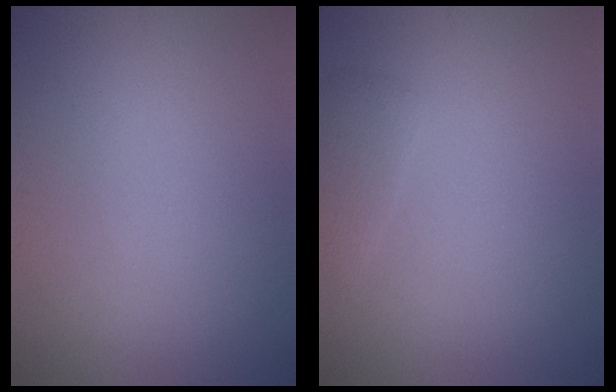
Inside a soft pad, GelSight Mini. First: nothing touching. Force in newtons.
{"total": 1.4, "press": 1.4, "slide": 0.1}